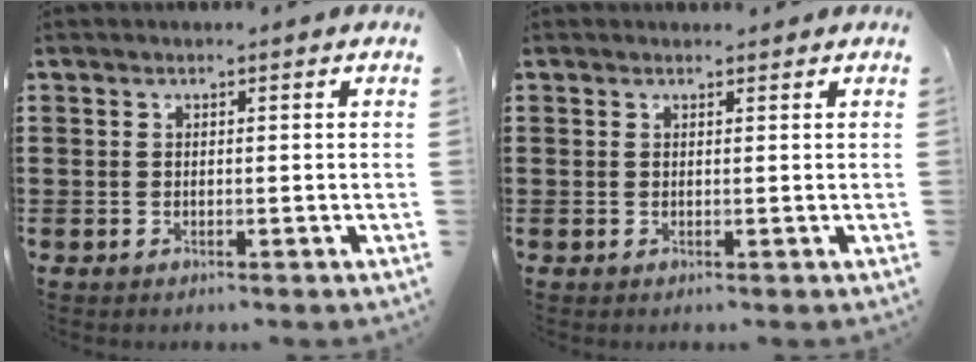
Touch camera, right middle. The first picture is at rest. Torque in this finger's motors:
{"motor_torque": [0.28, -0.16, 0.00, 0.00]}